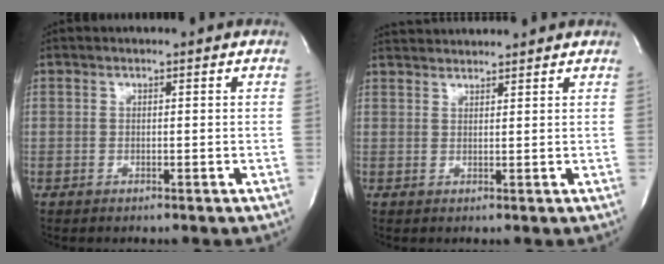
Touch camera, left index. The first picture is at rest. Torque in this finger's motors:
{"motor_torque": [0.08, 0.08, 0.20, 0.06]}